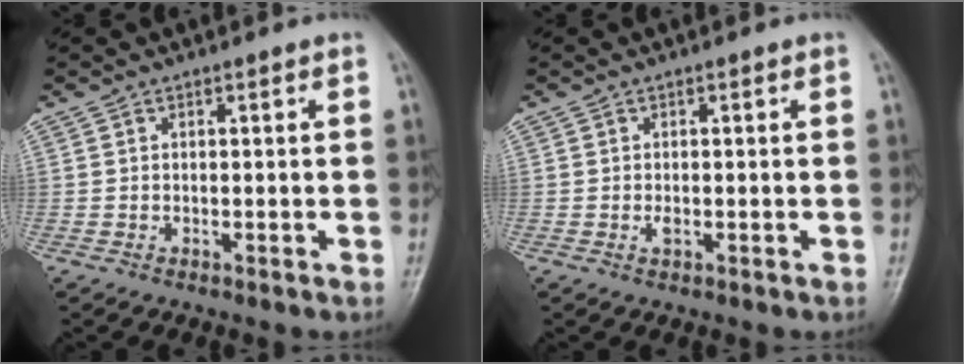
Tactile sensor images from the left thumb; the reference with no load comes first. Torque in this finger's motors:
{"motor_torque": [-0.02, -0.01, 0.08, -0.02, 0.00]}